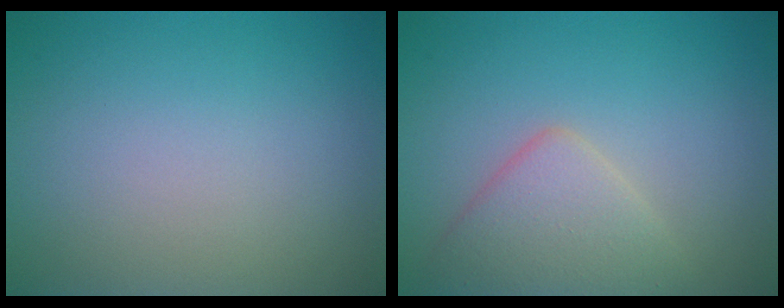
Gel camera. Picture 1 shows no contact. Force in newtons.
{"total": 3.8, "press": 3.8, "slide": 0.1}